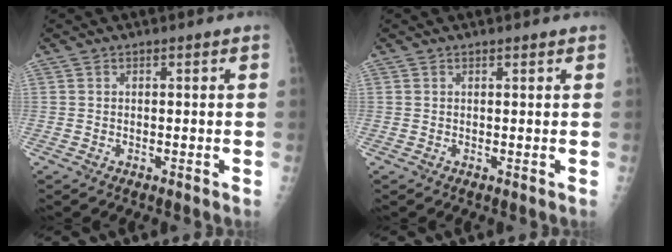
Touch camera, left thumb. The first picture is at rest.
{"total": 0.9, "force": [0.8, 0.1, 0.4], "torque": [-0.005, 0.001, 0.011]}